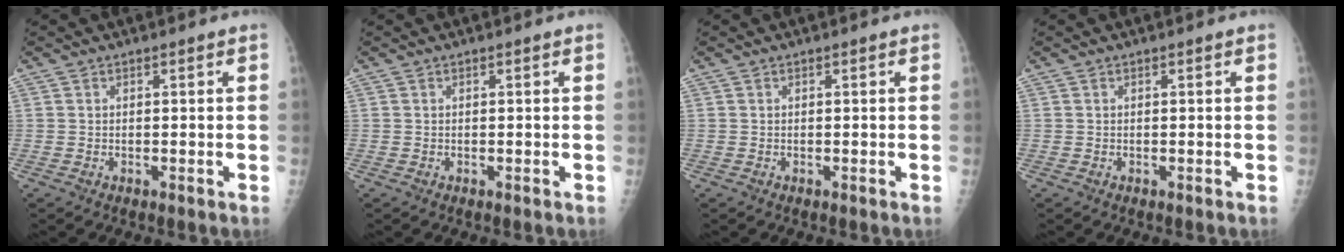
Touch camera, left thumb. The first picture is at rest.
{"total": 0.0}
{"total": 0.0}
{"total": 0.0}